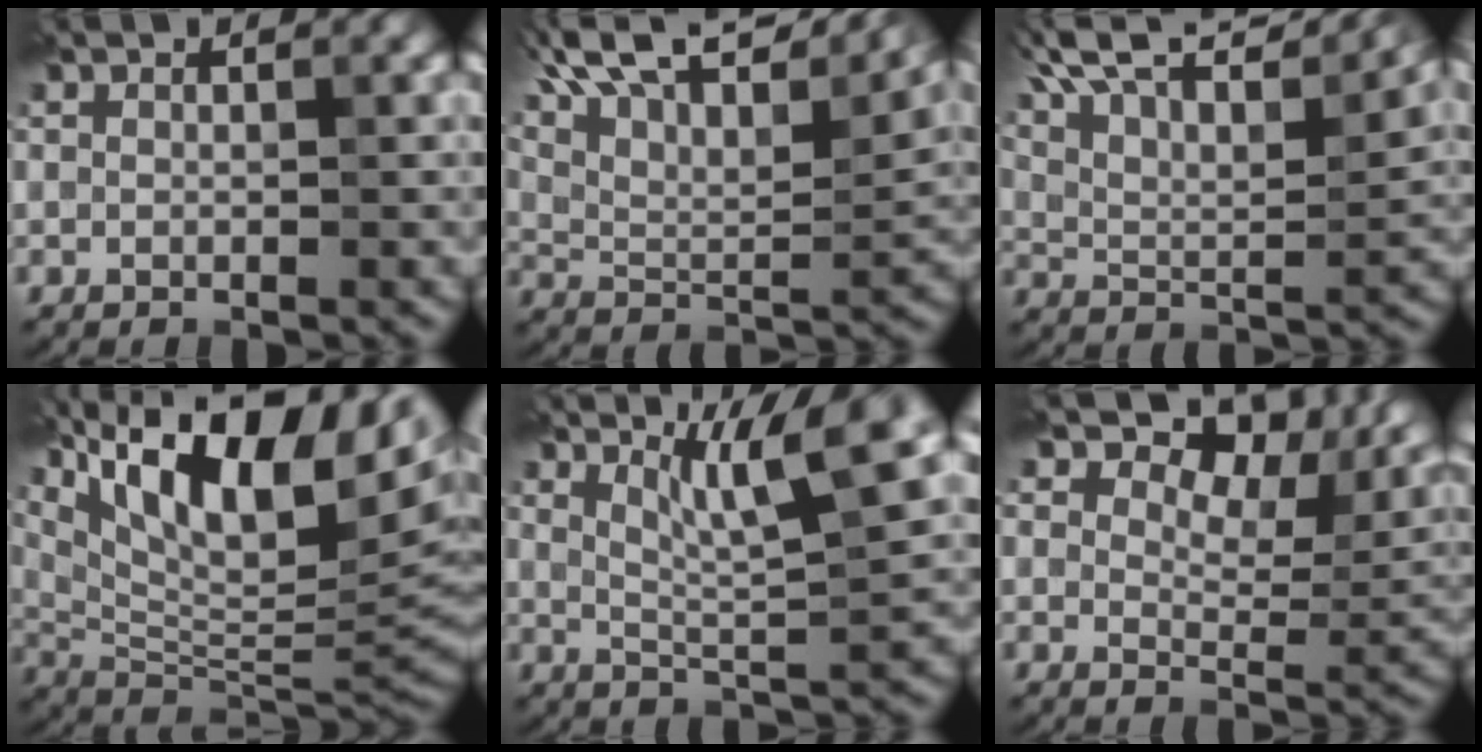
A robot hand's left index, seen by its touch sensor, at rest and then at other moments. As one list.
[{"total": 16.4, "force": [11.5, 5.3, 10.4], "torque": [-0.190, 0.052, 0.163]}, {"total": 15.1, "force": [11.3, 4.1, 9.1], "torque": [-0.165, 0.036, 0.148]}, {"total": 17.2, "force": [8.4, 6.5, 13.6], "torque": [-0.227, 0.032, 0.141]}, {"total": 6.9, "force": [3.4, 1.2, 5.9], "torque": [-0.092, 0.006, 0.059]}, {"total": 8.8, "force": [4.6, 5.1, 5.5], "torque": [-0.075, -0.011, 0.073]}]